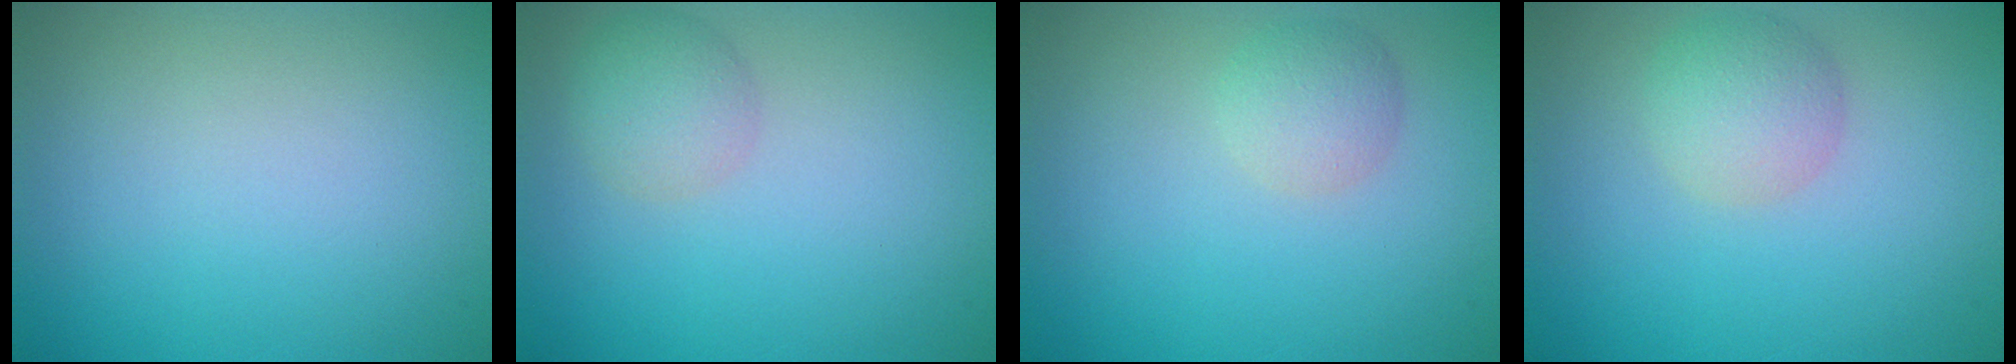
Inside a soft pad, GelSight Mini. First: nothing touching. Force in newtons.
{"total": 2.6, "press": 2.6, "slide": 0.1}
{"total": 2.2, "press": 2.2, "slide": 0.1}
{"total": 3.0, "press": 3.0, "slide": 0.2}